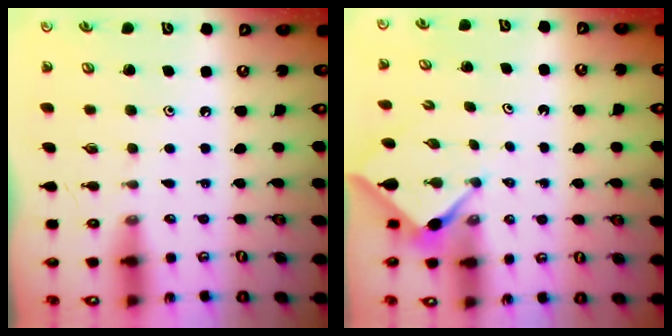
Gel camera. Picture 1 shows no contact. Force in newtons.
{"total": 2.9, "press": 2.9, "slide": 0.3}